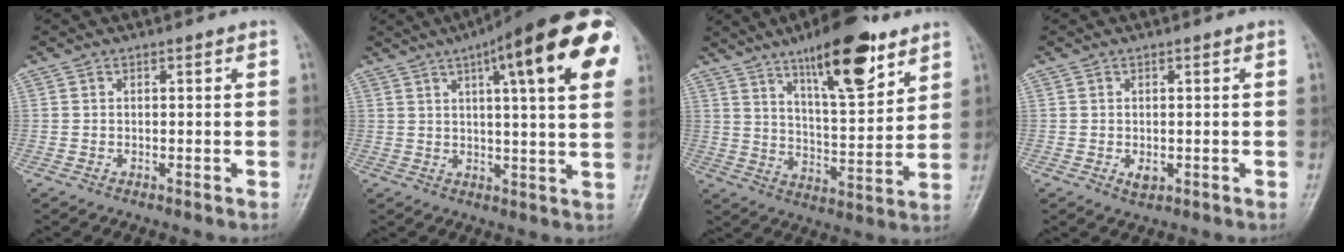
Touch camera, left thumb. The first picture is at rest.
{"total": 21.1, "force": [8.4, 4.6, 18.7], "torque": [-0.248, 0.002, 0.106]}
{"total": 16.6, "force": [10.3, 5.0, 12.1], "torque": [-0.158, -0.057, 0.167]}
{"total": 1.5, "force": [-0.4, 1.1, 1.0], "torque": [-0.013, -0.003, -0.001]}